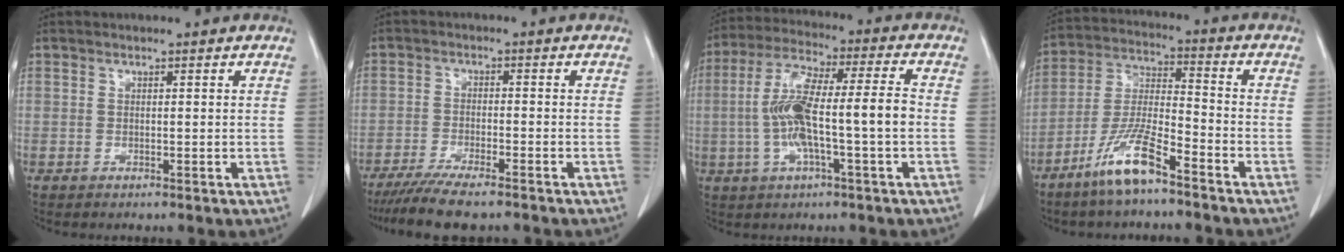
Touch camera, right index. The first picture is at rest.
{"total": 9.4, "force": [-7.9, 1.1, 5.0], "torque": [-0.078, -0.021, -0.126]}
{"total": 12.4, "force": [-1.7, 1.4, 12.2], "torque": [-0.241, 0.022, -0.033]}
{"total": 10.3, "force": [-7.1, 1.3, 7.4], "torque": [-0.160, -0.018, -0.143]}